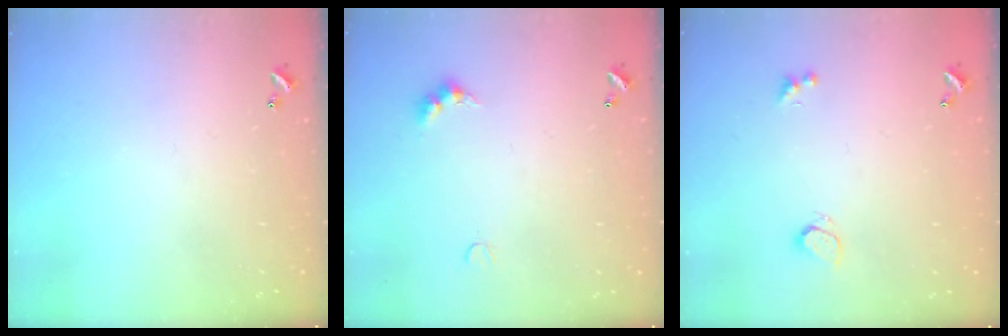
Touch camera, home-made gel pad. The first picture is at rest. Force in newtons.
{"total": 2.9, "press": 2.8, "slide": 0.7}
{"total": 2.6, "press": 2.3, "slide": 1.3}